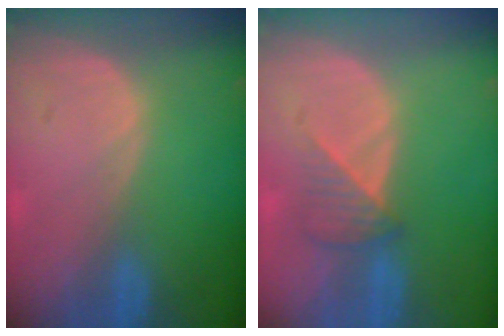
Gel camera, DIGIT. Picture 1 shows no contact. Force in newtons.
{"total": 3.4, "press": 3.3, "slide": 0.8}